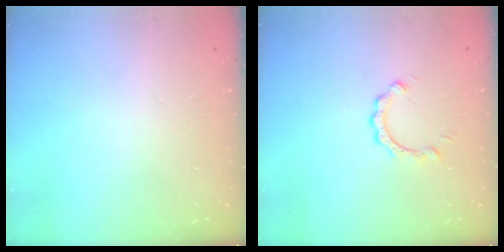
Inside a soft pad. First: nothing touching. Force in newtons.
{"total": 2.8, "press": 2.7, "slide": 0.3}